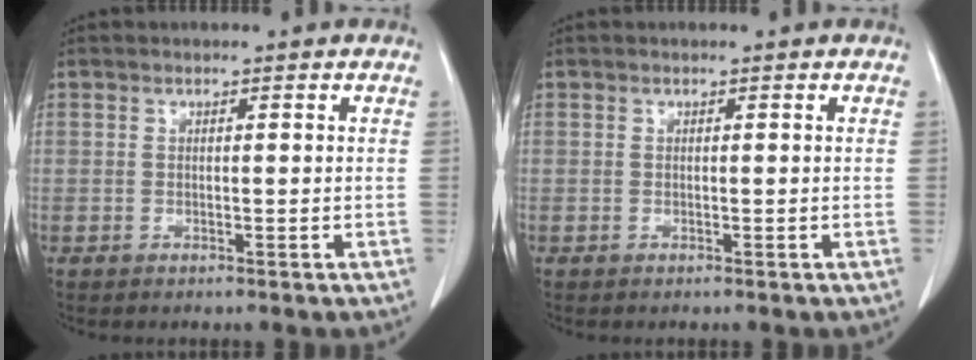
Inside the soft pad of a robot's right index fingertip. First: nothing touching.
{"total": 0.0}